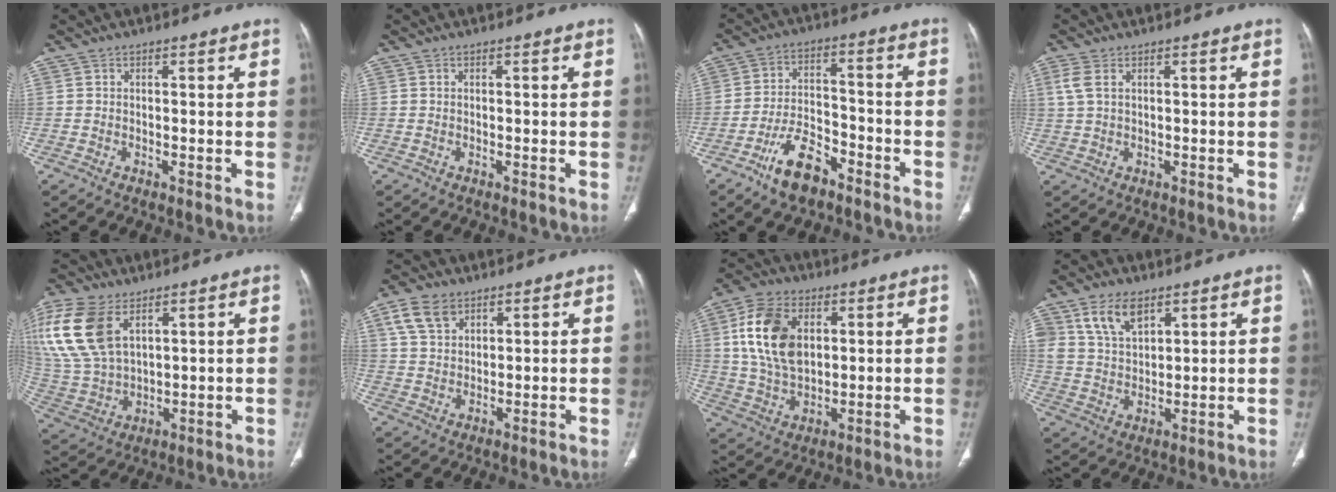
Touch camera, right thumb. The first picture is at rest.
{"total": 0.0}
{"total": 10.0, "force": [-6.6, 4.7, 5.9], "torque": [-0.101, 0.041, -0.121]}
{"total": 3.0, "force": [1.1, 1.5, 2.3], "torque": [-0.069, 0.013, 0.029]}
{"total": 18.6, "force": [8.4, 10.8, 12.6], "torque": [-0.287, -0.019, 0.174]}
{"total": 7.1, "force": [4.0, 4.5, 3.7], "torque": [-0.060, -0.010, 0.081]}
{"total": 14.6, "force": [3.7, 9.4, 10.6], "torque": [-0.189, -0.003, 0.071]}
{"total": 8.8, "force": [5.1, 5.0, 5.2], "torque": [-0.083, -0.022, 0.104]}